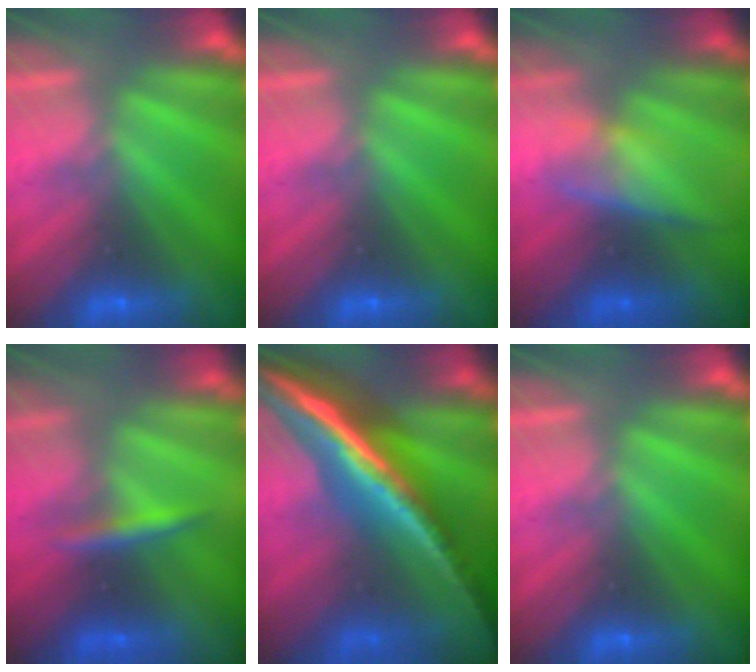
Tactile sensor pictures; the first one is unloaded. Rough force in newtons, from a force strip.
{"total": 0.0}
{"total": 3.0}
{"total": 2.4}
{"total": 5.6}
{"total": 0.0}